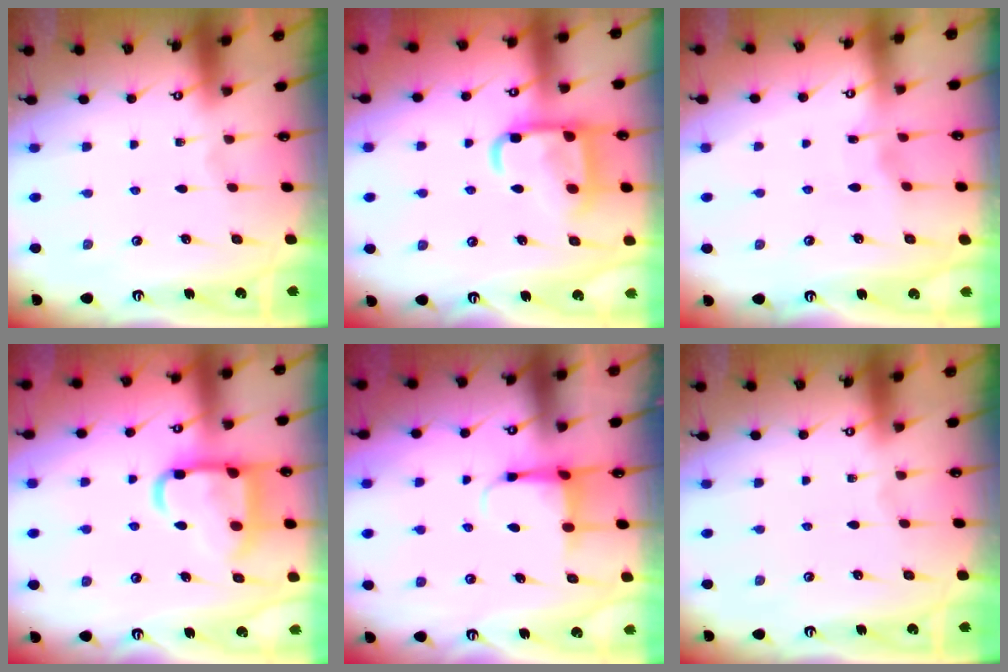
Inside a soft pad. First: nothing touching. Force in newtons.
{"total": 15.4, "press": 15.4, "slide": 1.5}
{"total": 2.5, "press": 2.5, "slide": 0.2}
{"total": 15.2, "press": 15.2, "slide": 1.5}
{"total": 4.9, "press": 4.9, "slide": 0.6}
{"total": 0.0}